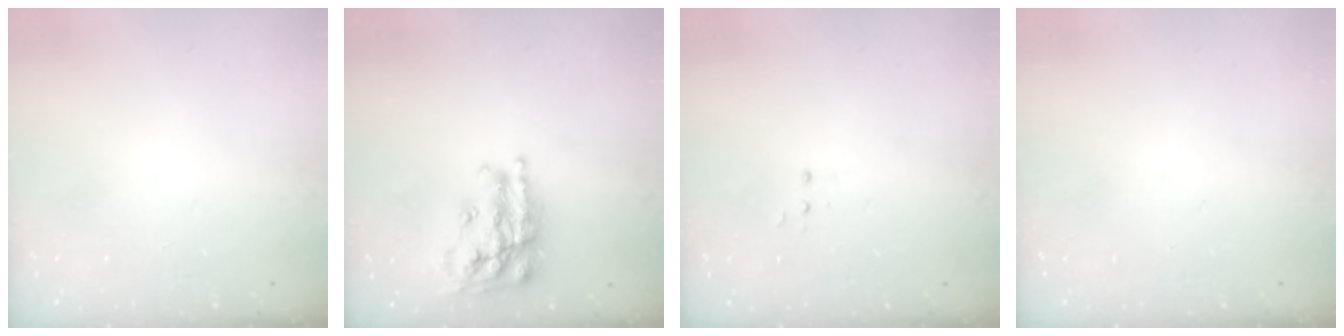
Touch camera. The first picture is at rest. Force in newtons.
{"total": 20.4, "press": 20.4, "slide": 1.4}
{"total": 3.4, "press": 3.3, "slide": 0.7}
{"total": 0.0}